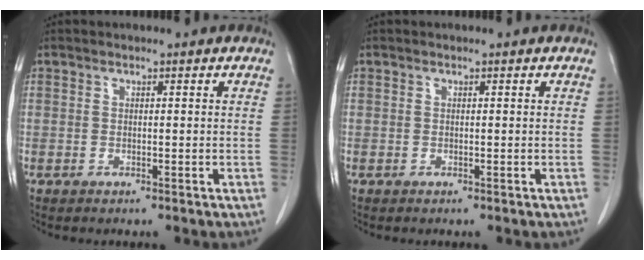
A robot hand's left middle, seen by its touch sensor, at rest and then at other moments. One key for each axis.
{"total": 0.0}